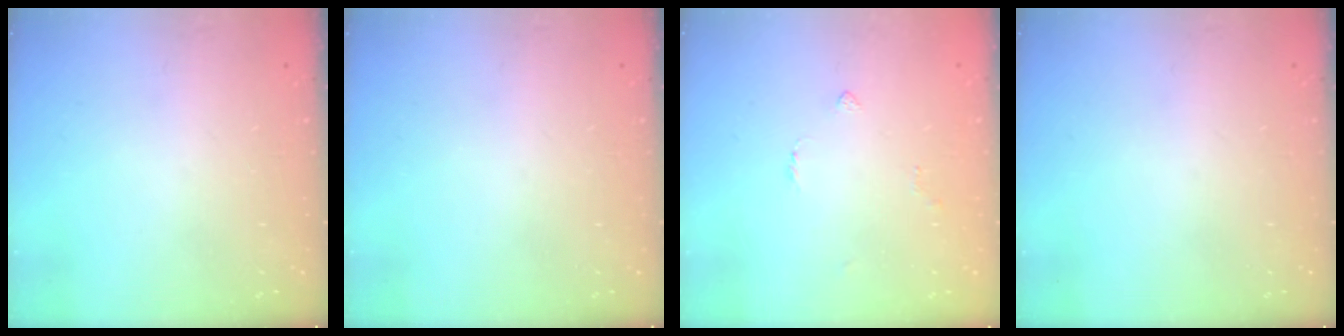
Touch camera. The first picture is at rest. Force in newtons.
{"total": 0.0}
{"total": 2.3, "press": 2.2, "slide": 0.6}
{"total": 0.0}